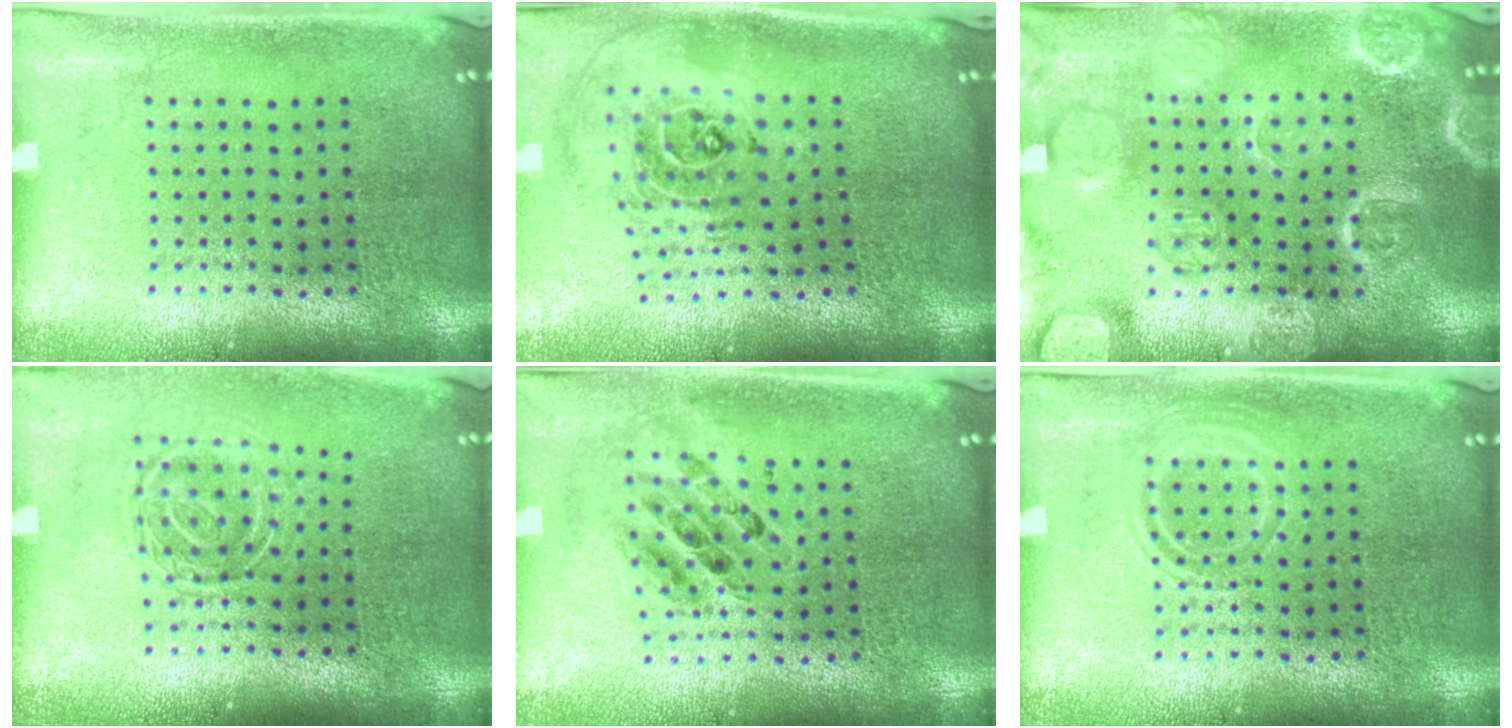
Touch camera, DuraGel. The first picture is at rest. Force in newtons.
{"total": 2.4, "press": 1.7, "slide": 1.7}
{"total": 3.7, "press": 3.6, "slide": 0.5}
{"total": 1.7, "press": 1.2, "slide": 1.2}
{"total": 0.8, "press": 0.8, "slide": 0.1}
{"total": 1.7, "press": 1.7, "slide": 0.2}